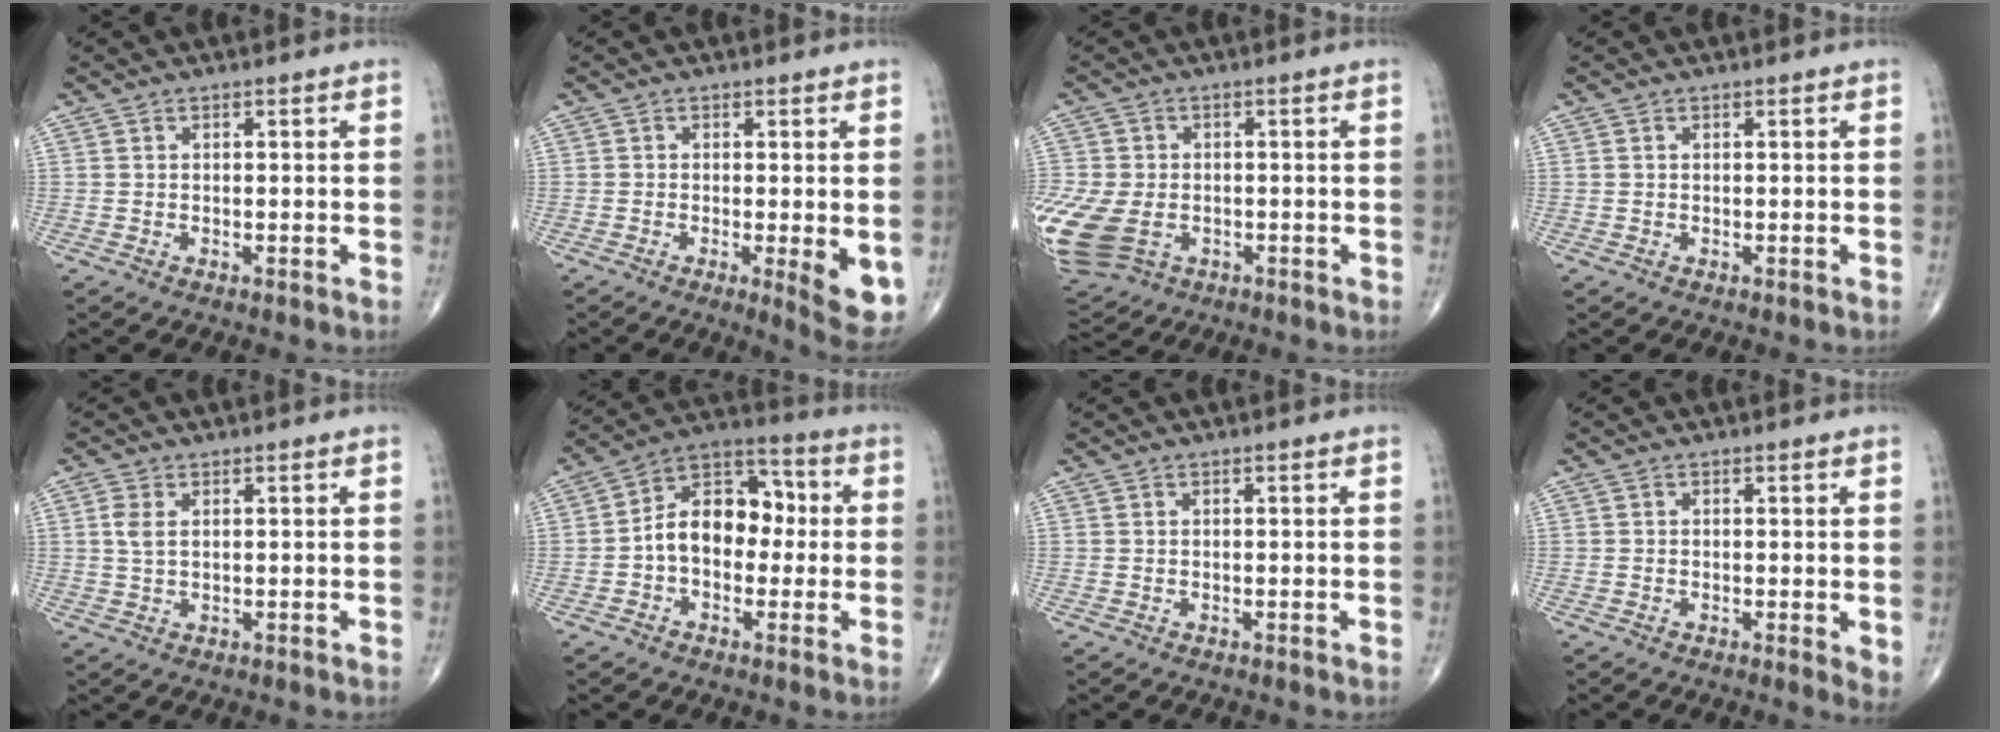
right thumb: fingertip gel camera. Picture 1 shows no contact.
{"total": 6.7, "force": [-1.3, 1.7, 6.3], "torque": [-0.085, -0.018, -0.018]}
{"total": 17.9, "force": [-4.6, 13.2, 11.1], "torque": [-0.302, -0.008, -0.065]}
{"total": 0.0}
{"total": 2.9, "force": [0.8, 1.6, 2.3], "torque": [-0.053, 0.004, 0.019]}
{"total": 12.6, "force": [-0.6, 8.7, 9.1], "torque": [-0.115, 0.045, -0.023]}
{"total": 0.0}
{"total": 2.9, "force": [-0.2, 0.9, 2.8], "torque": [-0.038, -0.009, -0.008]}